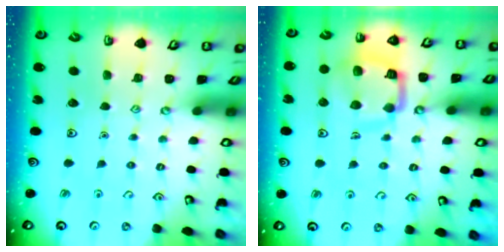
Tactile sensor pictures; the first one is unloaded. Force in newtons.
{"total": 13.1, "press": 13.0, "slide": 1.5}